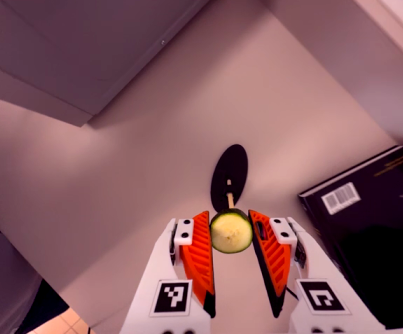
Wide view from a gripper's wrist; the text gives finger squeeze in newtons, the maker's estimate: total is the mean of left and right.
{"total": 7.0, "left": 6.8, "right": 7.1}